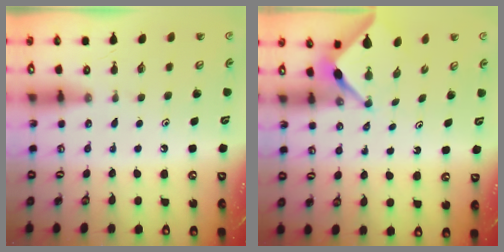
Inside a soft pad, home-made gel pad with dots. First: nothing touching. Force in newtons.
{"total": 3.7, "press": 3.7, "slide": 0.3}